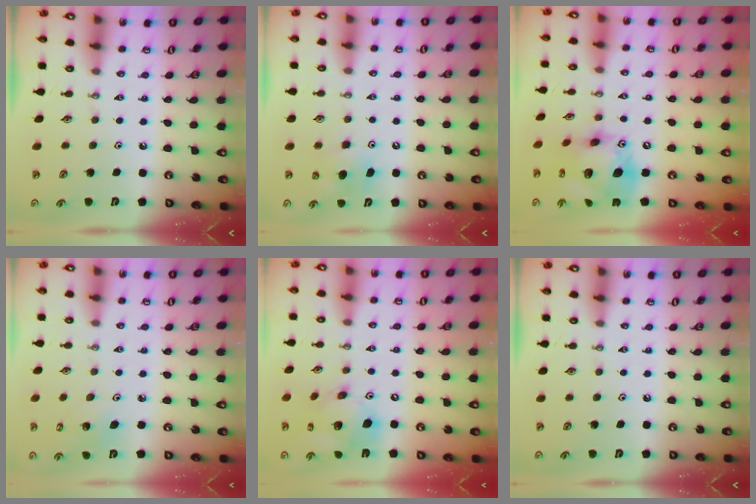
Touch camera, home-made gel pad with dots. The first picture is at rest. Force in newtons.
{"total": 6.4, "press": 6.1, "slide": 2.0}
{"total": 18.2, "press": 18.2, "slide": 1.3}
{"total": 4.3, "press": 4.2, "slide": 1.0}
{"total": 15.6, "press": 15.3, "slide": 2.8}
{"total": 0.0}